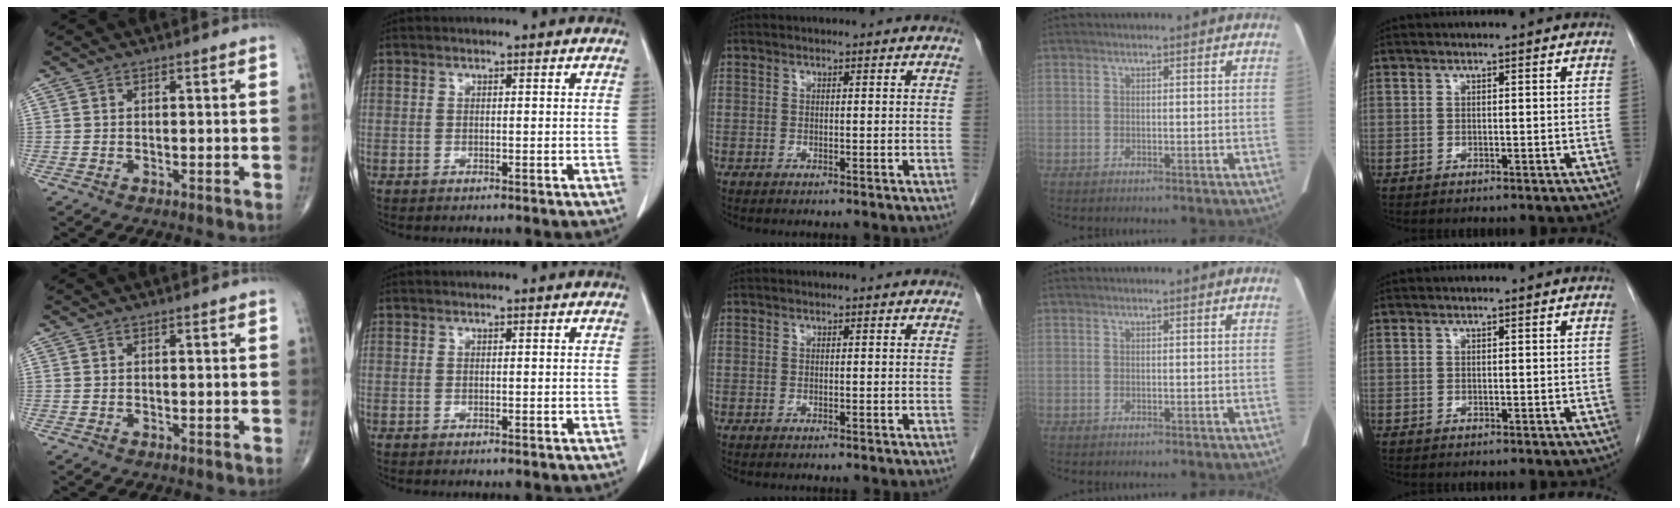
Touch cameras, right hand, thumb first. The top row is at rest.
{}